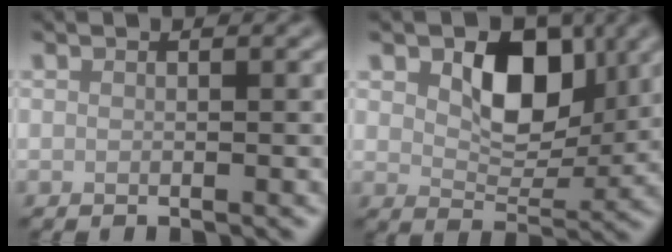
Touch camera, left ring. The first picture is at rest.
{"total": 6.5, "force": [2.1, 4.1, 4.6], "torque": [-0.073, -0.008, 0.030]}